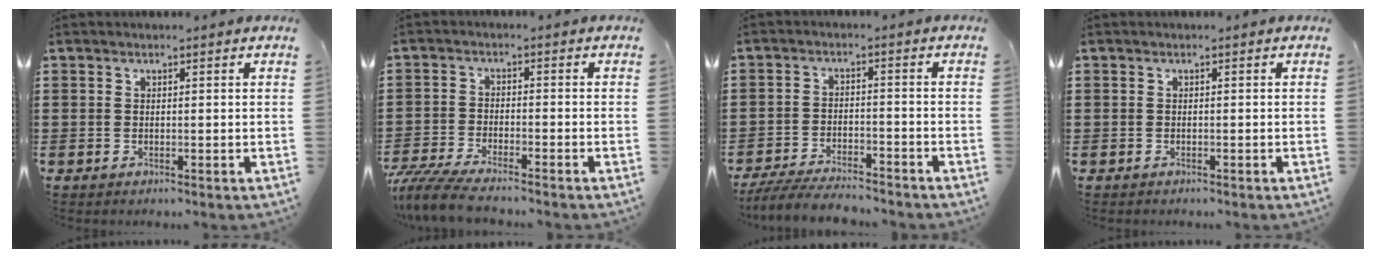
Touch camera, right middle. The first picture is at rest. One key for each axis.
{"total": 5.4, "fx": -5.0, "fy": 0.4, "fz": 1.9, "tx": -0.058, "ty": -0.011, "tz": -0.104}
{"total": 5.7, "fx": -5.4, "fy": 0.6, "fz": 1.7, "tx": -0.038, "ty": -0.003, "tz": -0.107}
{"total": 0.5, "fx": -0.4, "fy": 0.3, "fz": -0.1, "tx": 0.001, "ty": 0.004, "tz": -0.010}